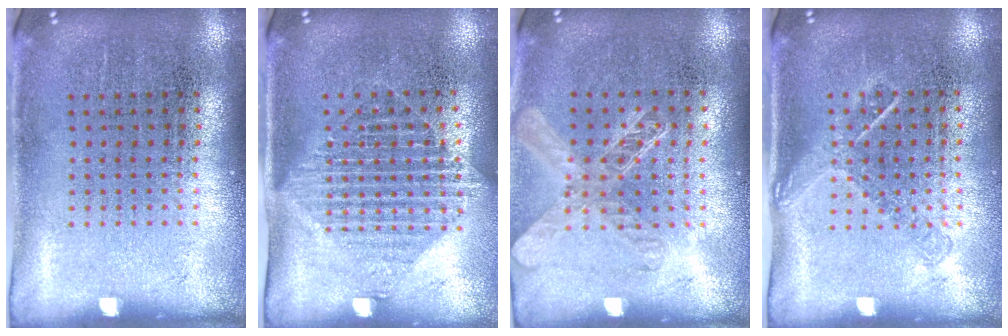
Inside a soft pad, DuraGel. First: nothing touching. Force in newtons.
{"total": 1.5, "press": 1.2, "slide": 0.9}
{"total": 1.3, "press": 1.2, "slide": 0.5}
{"total": 1.2, "press": 0.9, "slide": 0.9}